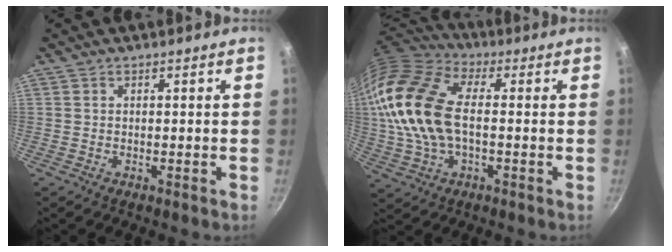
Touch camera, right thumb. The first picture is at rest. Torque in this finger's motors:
{"motor_torque": [-0.70, 2.33, 2.26, -0.20, 0.74]}